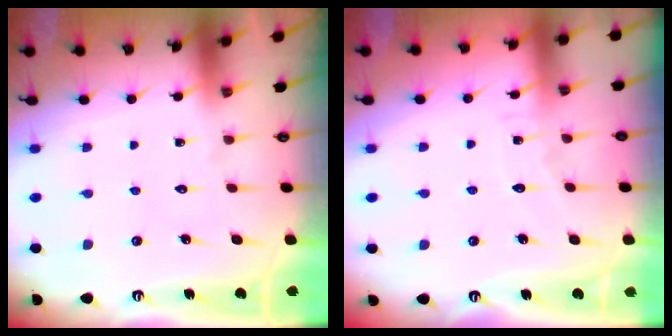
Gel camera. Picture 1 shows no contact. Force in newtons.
{"total": 4.7, "press": 4.6, "slide": 0.5}